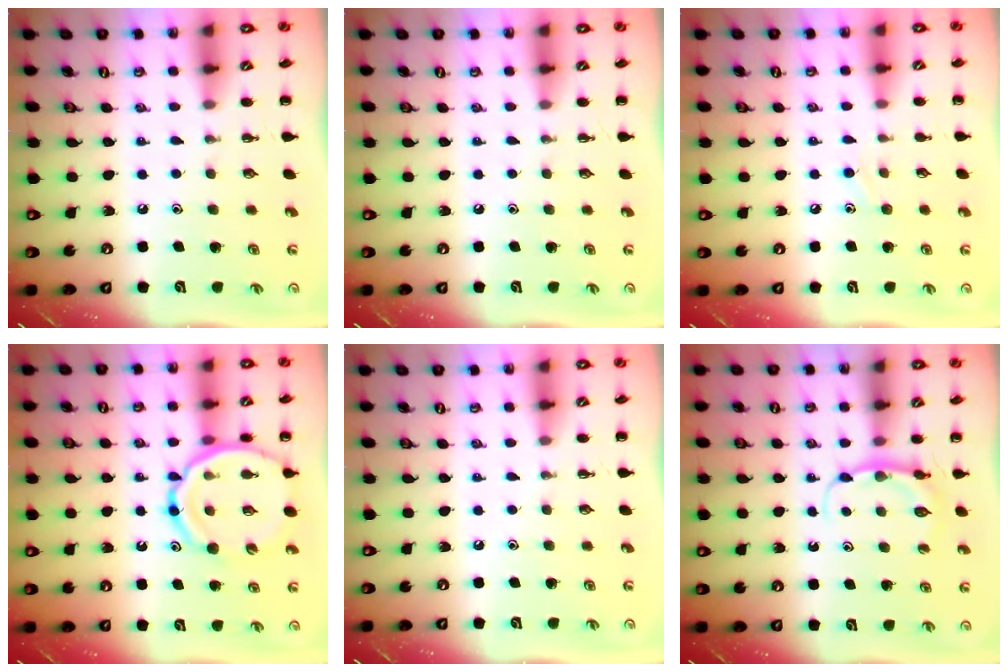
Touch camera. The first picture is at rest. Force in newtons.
{"total": 0.0}
{"total": 5.8, "press": 5.5, "slide": 1.8}
{"total": 16.0, "press": 15.7, "slide": 3.2}
{"total": 0.0}
{"total": 5.8, "press": 5.7, "slide": 0.9}